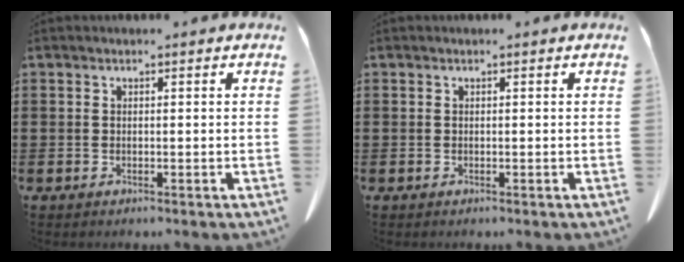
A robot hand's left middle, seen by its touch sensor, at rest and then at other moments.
{"total": 0.0}